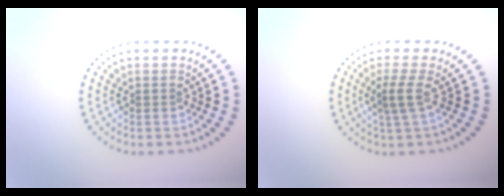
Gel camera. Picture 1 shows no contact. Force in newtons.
{"total": 1.6, "press": 1.2, "slide": 1.1}